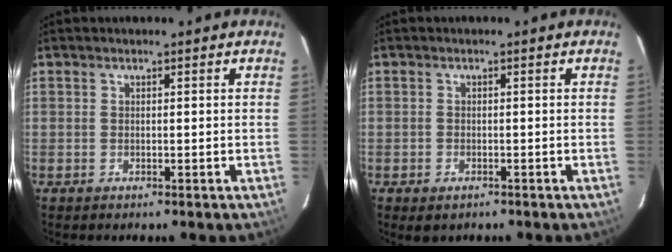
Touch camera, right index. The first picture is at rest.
{"total": 2.1, "force": [-1.2, 1.4, 1.0], "torque": [-0.019, -0.004, -0.018]}